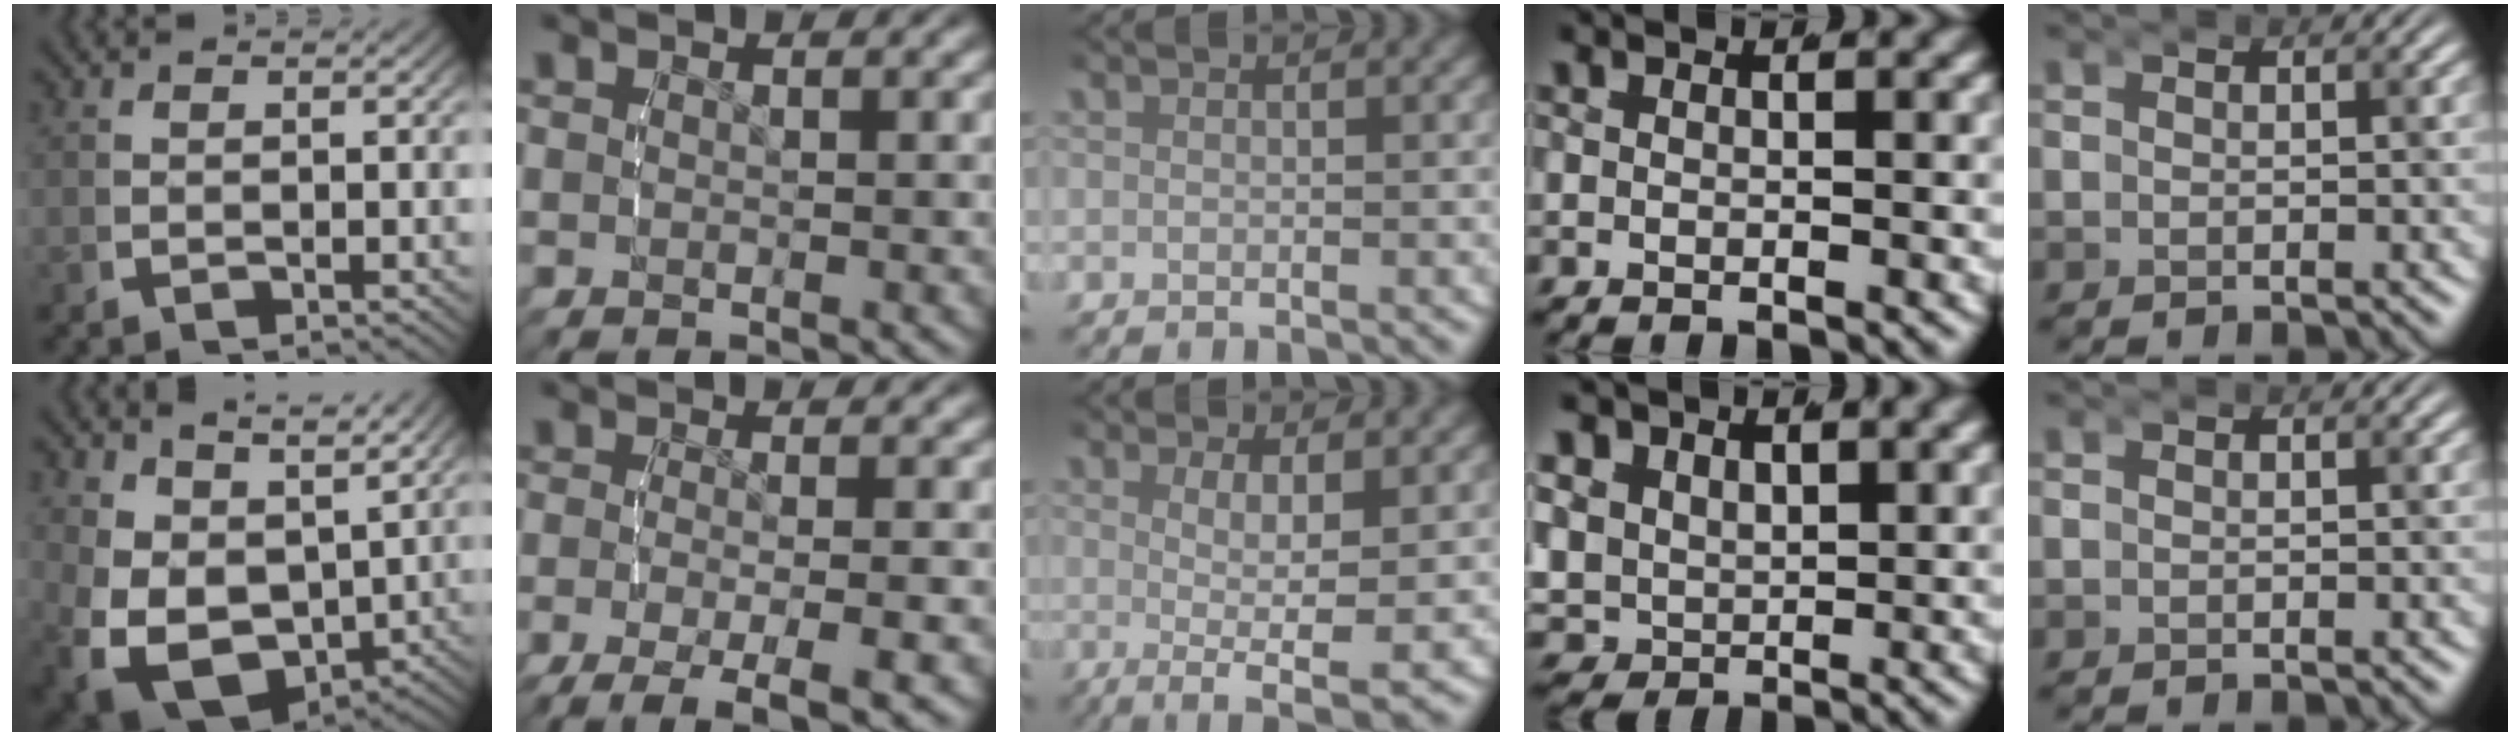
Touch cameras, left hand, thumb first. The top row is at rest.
{"thumb": {"total": 9.8, "force": [-2.1, 6.6, 6.8], "torque": [-0.166, -0.068, -0.007]}, "index": {"total": 6.7, "force": [-4.5, 2.1, 4.5], "torque": [-0.082, -0.031, -0.053]}, "middle": {"total": 5.7, "force": [-2.3, 1.3, 5.0], "torque": [-0.084, -0.029, -0.022]}, "ring": {"total": 7.9, "force": [-0.9, 7.5, 2.5], "torque": [-0.107, -0.060, -0.003]}}